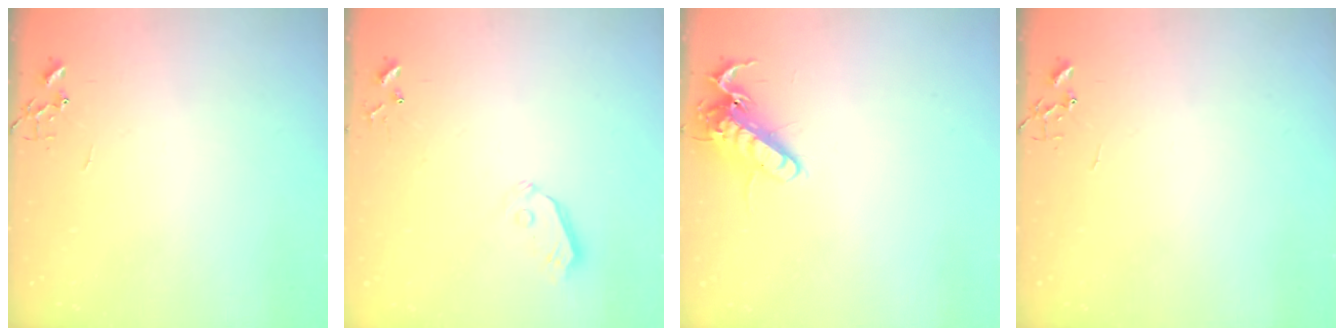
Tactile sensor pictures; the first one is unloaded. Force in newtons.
{"total": 4.4, "press": 4.3, "slide": 0.5}
{"total": 13.5, "press": 13.3, "slide": 1.9}
{"total": 0.0}